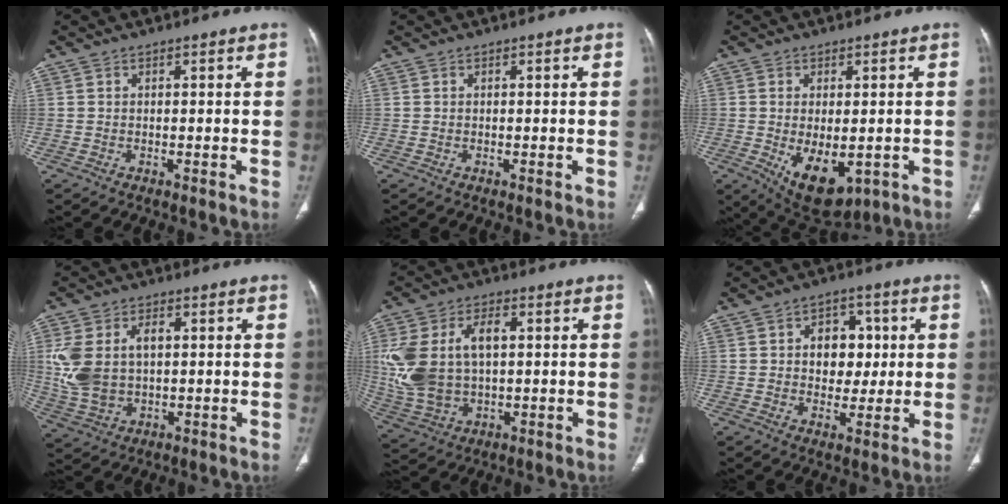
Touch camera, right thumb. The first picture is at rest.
{"total": 0.0}
{"total": 10.4, "force": [-2.7, 5.6, 8.4], "torque": [-0.120, -0.011, -0.022]}
{"total": 11.9, "force": [1.5, 7.8, 8.8], "torque": [-0.181, 0.008, 0.042]}
{"total": 15.9, "force": [1.9, 9.9, 12.3], "torque": [-0.255, 0.011, 0.049]}
{"total": 8.7, "force": [1.2, 6.6, 5.5], "torque": [-0.030, 0.003, 0.019]}